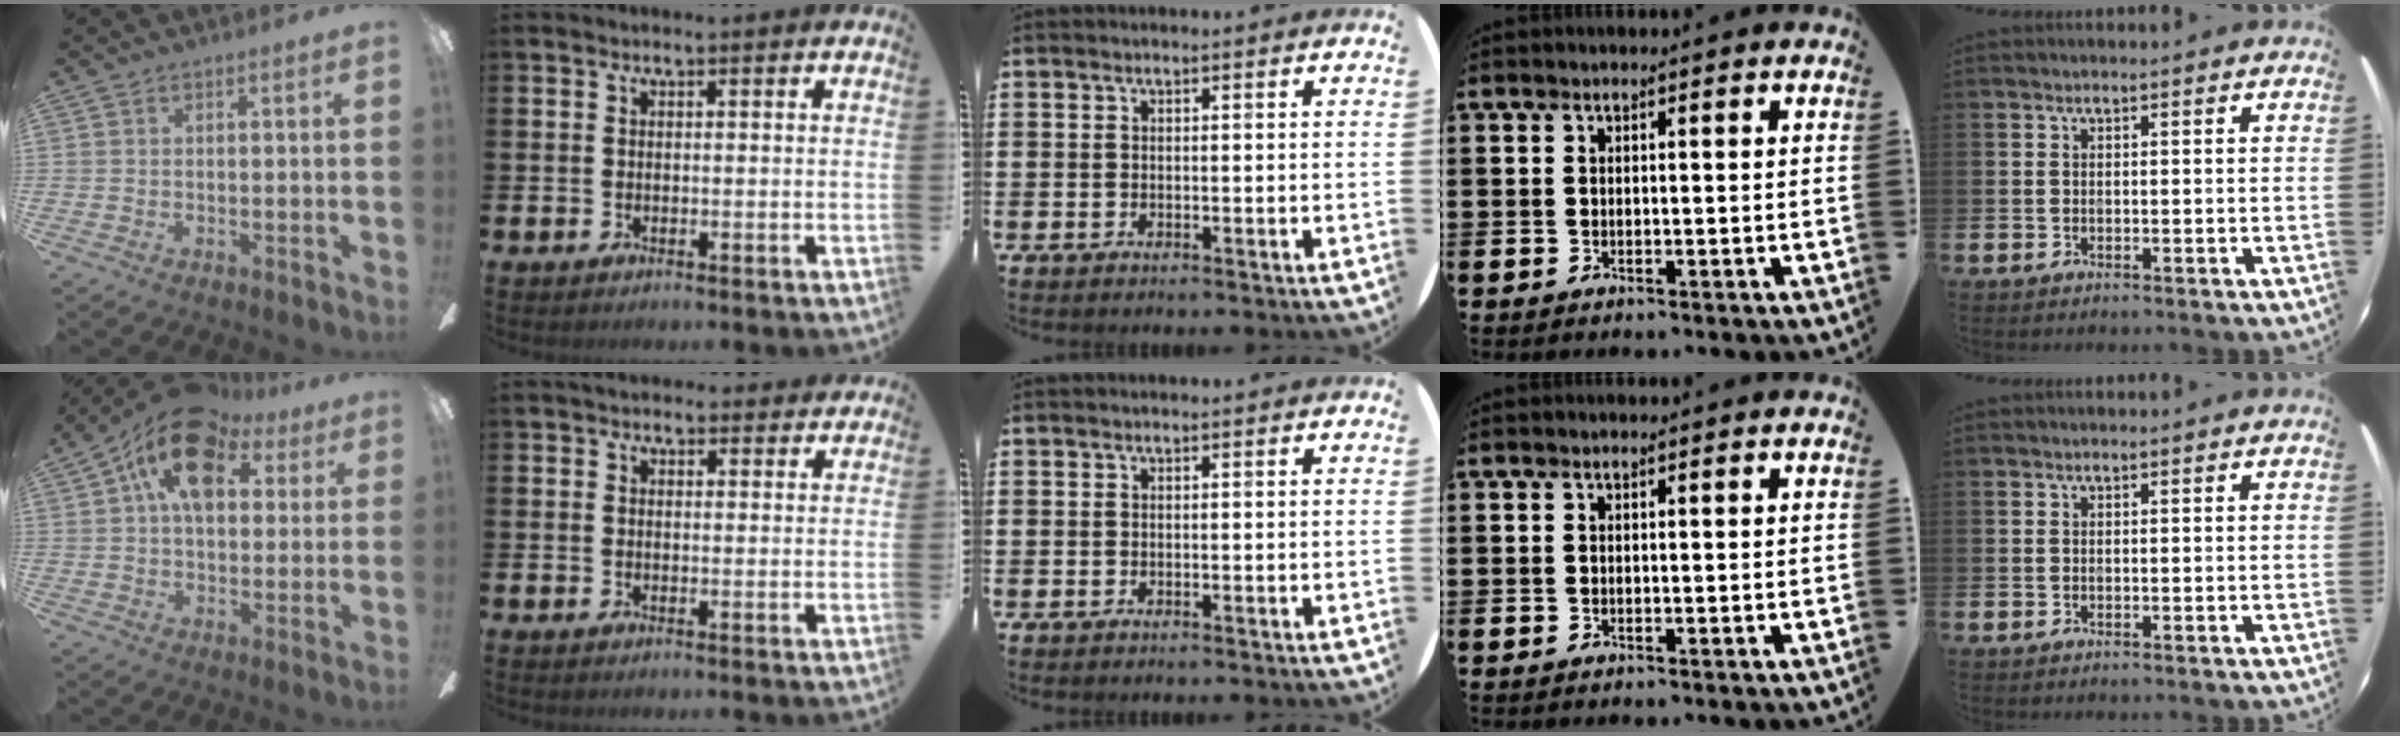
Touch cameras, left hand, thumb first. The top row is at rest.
{"thumb": {"total": 16.1, "force": [7.3, 9.9, 10.4], "torque": [-0.168, -0.013, 0.133]}, "index": {"total": 2.6, "force": [2.3, 1.1, 0.1], "torque": [0.009, -0.008, 0.039]}}